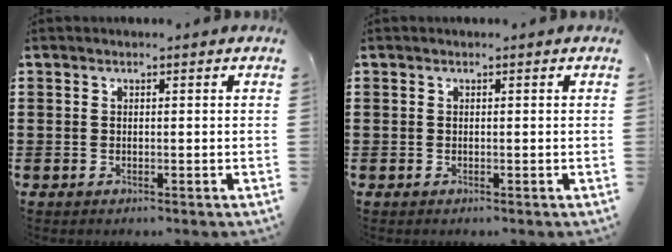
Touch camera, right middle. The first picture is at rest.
{"total": 0.0}